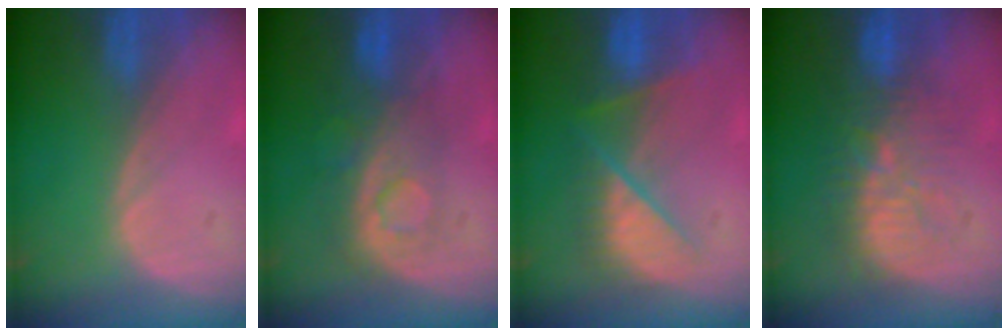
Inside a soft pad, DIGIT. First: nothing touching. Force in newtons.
{"total": 7.9, "press": 7.4, "slide": 2.7}
{"total": 7.1, "press": 7.0, "slide": 0.6}
{"total": 9.4, "press": 9.2, "slide": 2.0}